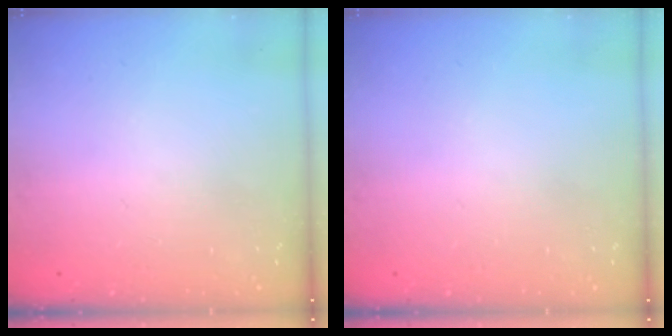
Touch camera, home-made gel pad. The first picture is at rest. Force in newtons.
{"total": 0.0}